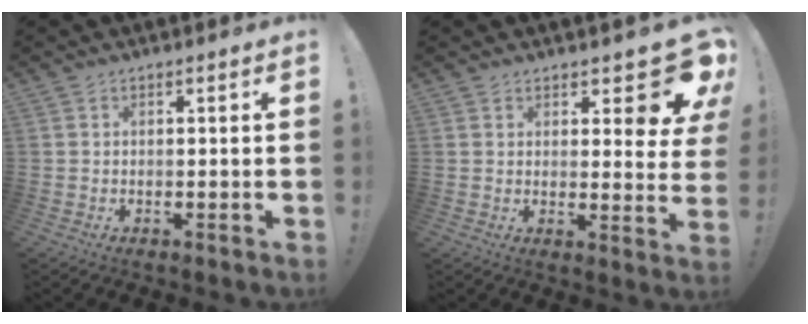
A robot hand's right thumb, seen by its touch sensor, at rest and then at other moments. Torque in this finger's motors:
{"motor_torque": [1.29, 1.70, 0.42, 0.59, 0.02]}